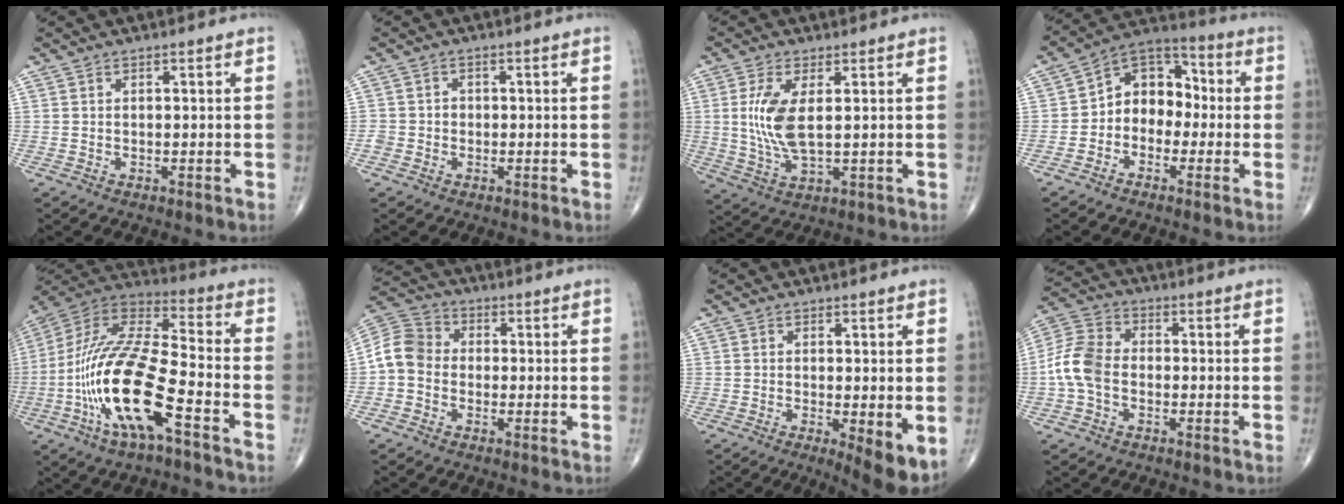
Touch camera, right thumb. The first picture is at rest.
{"total": 2.2, "force": [-0.7, 2.0, 0.4], "torque": [0.007, 0.012, -0.016]}
{"total": 8.7, "force": [1.3, 3.4, 7.9], "torque": [-0.176, -0.013, 0.031]}
{"total": 10.4, "force": [-1.1, 8.0, 6.4], "torque": [-0.057, 0.045, -0.040]}
{"total": 20.9, "force": [-7.8, 5.9, 18.5], "torque": [-0.395, 0.036, -0.142]}
{"total": 7.7, "force": [-1.2, 6.4, 4.1], "torque": [-0.065, 0.027, -0.039]}
{"total": 6.5, "force": [-1.5, 1.6, 6.2], "torque": [-0.091, -0.020, -0.022]}
{"total": 8.5, "force": [-1.6, 5.9, 5.9], "torque": [-0.121, 0.026, -0.046]}